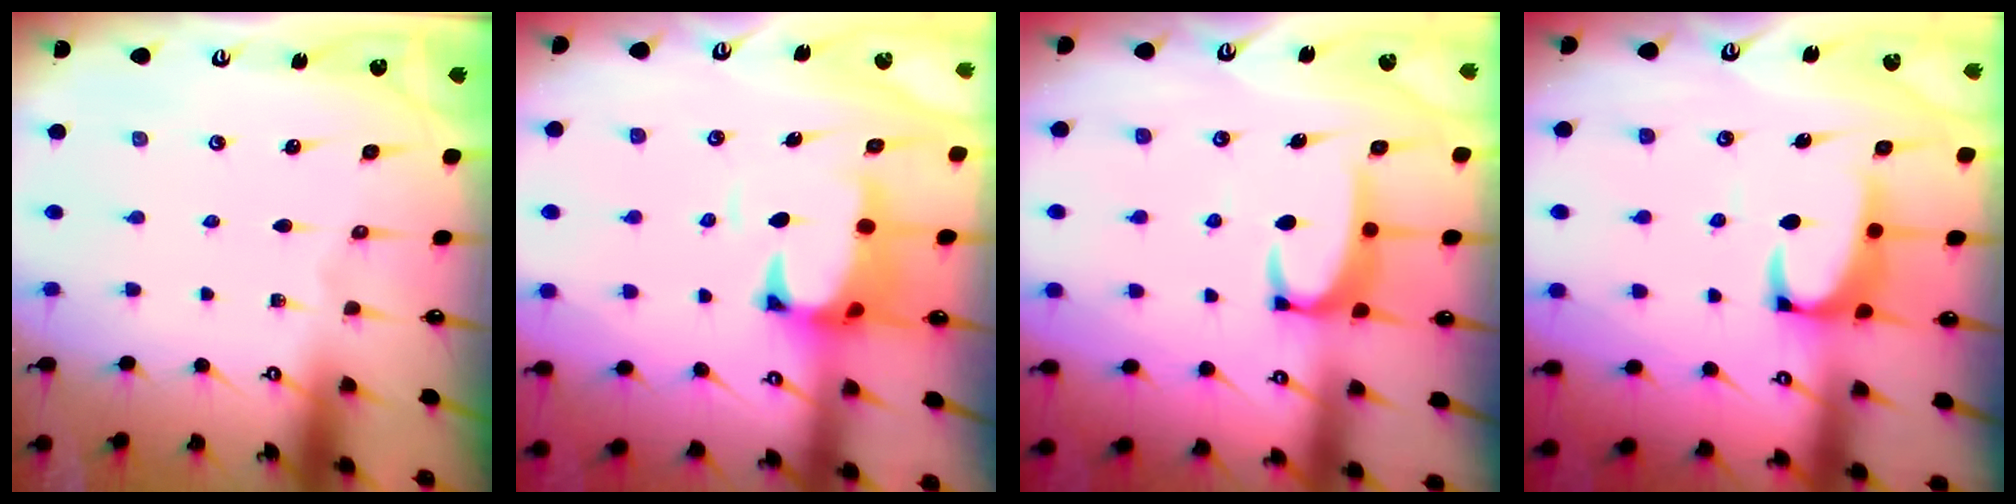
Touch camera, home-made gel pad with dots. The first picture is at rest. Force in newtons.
{"total": 2.8, "press": 2.5, "slide": 1.1}
{"total": 3.2, "press": 3.2, "slide": 0.3}
{"total": 2.3, "press": 2.1, "slide": 1.0}